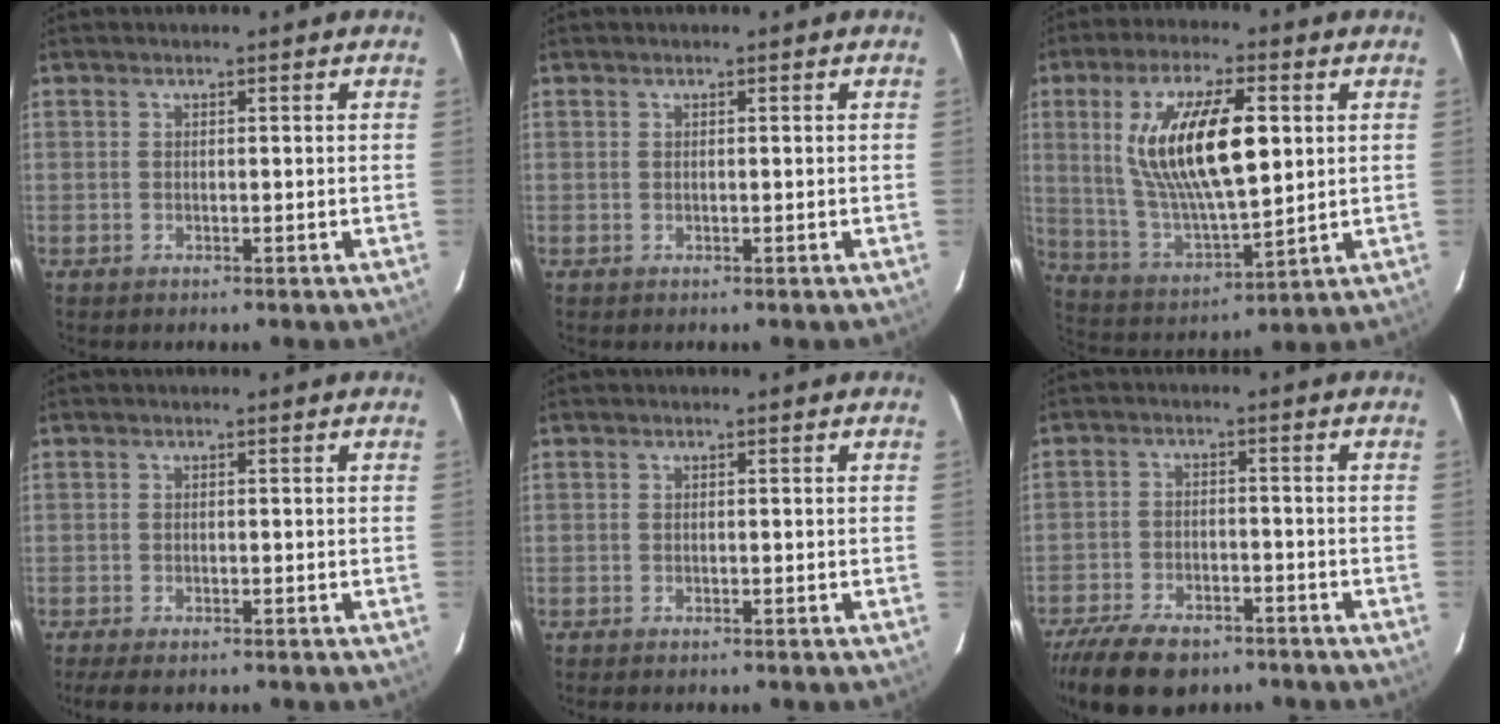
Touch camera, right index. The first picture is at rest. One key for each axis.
{"total": 0.0}
{"total": 18.4, "fx": 4.2, "fy": 6.5, "fz": 16.7, "tx": -0.320, "ty": 0.000, "tz": 0.090}
{"total": 4.4, "fx": -3.5, "fy": 1.1, "fz": 2.4, "tx": -0.055, "ty": -0.018, "tz": -0.061}
{"total": 1.1, "fx": -0.9, "fy": 0.3, "fz": 0.4, "tx": -0.011, "ty": -0.003, "tz": -0.018}
{"total": 13.5, "fx": -10.3, "fy": 5.9, "fz": 6.4, "tx": -0.158, "ty": -0.019, "tz": -0.171}